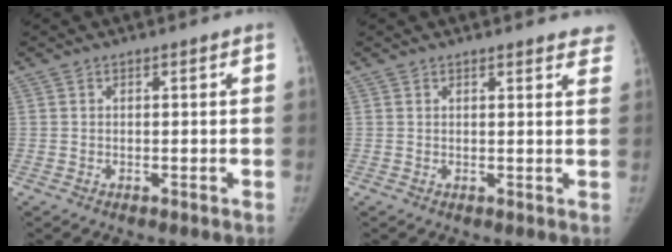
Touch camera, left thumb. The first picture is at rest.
{"total": 6.3, "force": [5.5, 1.8, 2.6], "torque": [-0.001, -0.015, 0.051]}